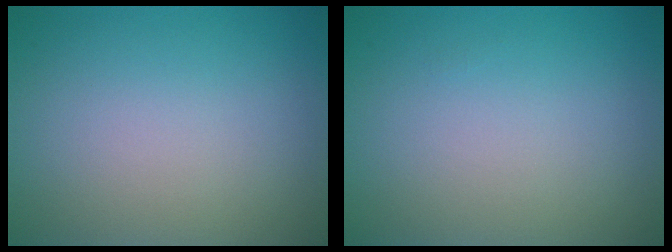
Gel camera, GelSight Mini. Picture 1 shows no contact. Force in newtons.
{"total": 0.0}